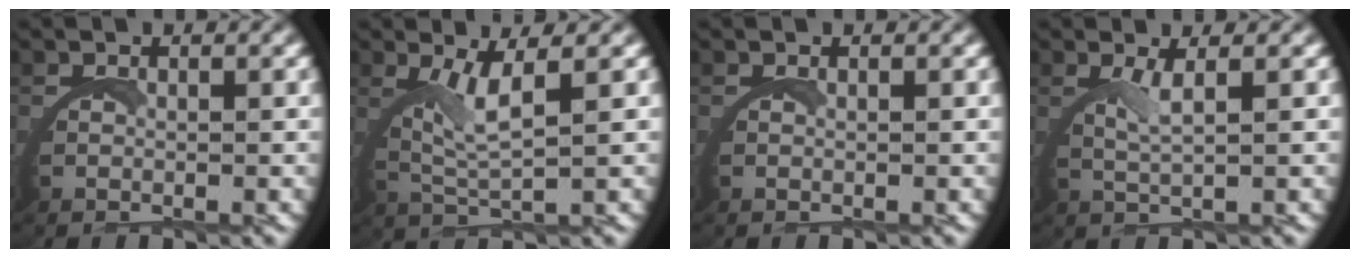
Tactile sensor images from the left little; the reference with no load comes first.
{"total": 3.5, "force": [1.8, 0.2, 3.0], "torque": [-0.072, -0.009, 0.039]}
{"total": 0.0}
{"total": 2.1, "force": [1.2, -0.9, 1.5], "torque": [-0.032, -0.007, 0.027]}